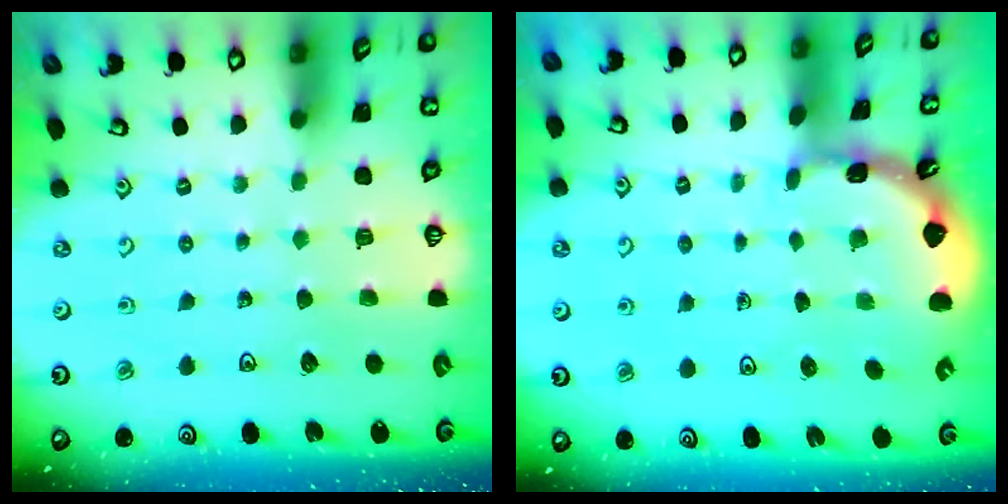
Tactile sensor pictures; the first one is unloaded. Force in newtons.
{"total": 1.6, "press": 1.6, "slide": 0.1}